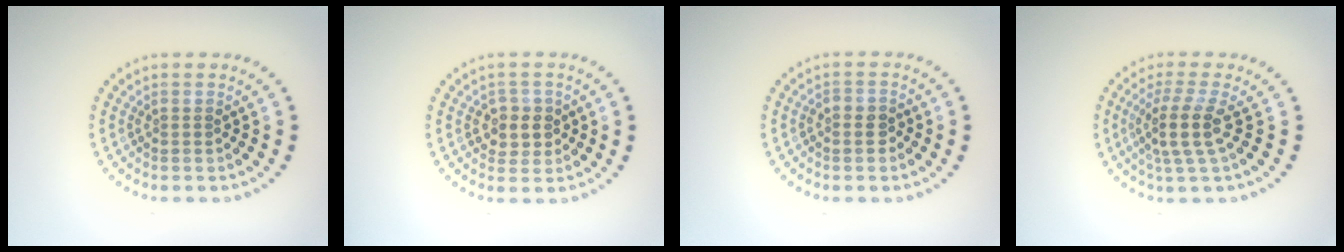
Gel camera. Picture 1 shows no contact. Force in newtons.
{"total": 2.4, "press": 2.3, "slide": 0.8}
{"total": 1.3, "press": 1.2, "slide": 0.5}
{"total": 3.3, "press": 2.6, "slide": 2.1}